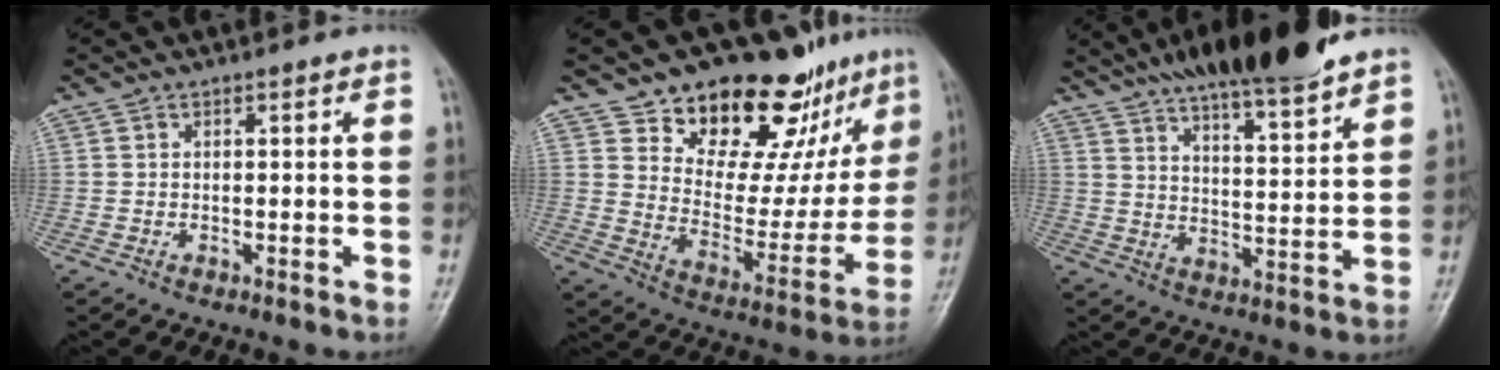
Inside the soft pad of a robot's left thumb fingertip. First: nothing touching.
{"total": 21.8, "force": [15.9, 10.5, 10.5], "torque": [-0.087, -0.098, 0.235]}
{"total": 16.4, "force": [13.0, 3.0, 9.5], "torque": [-0.127, -0.058, 0.211]}